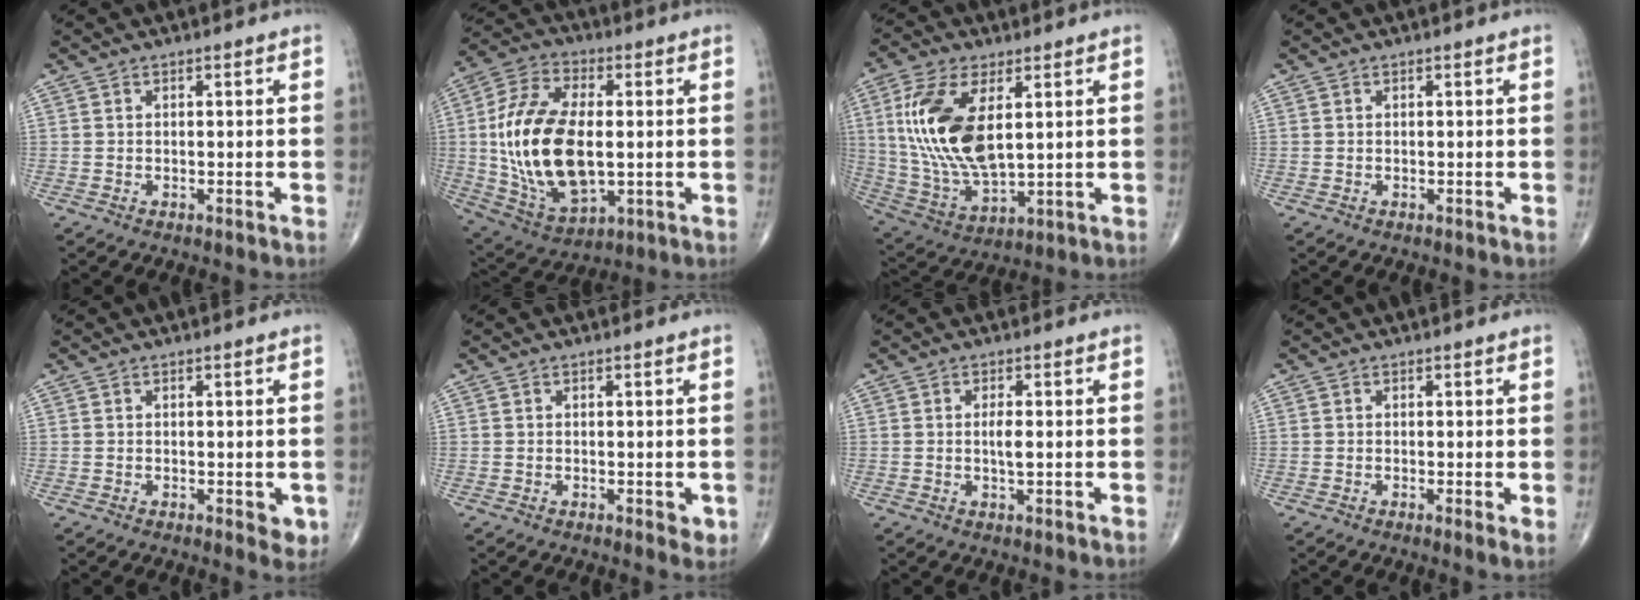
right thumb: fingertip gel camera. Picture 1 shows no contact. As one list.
[{"total": 21.7, "force": [-0.1, 11.6, 18.3], "torque": [-0.363, -0.003, 0.009]}, {"total": 17.8, "force": [4.0, 8.4, 15.2], "torque": [-0.317, -0.019, 0.086]}, {"total": 0.0}, {"total": 2.8, "force": [-0.5, 1.4, 2.4], "torque": [-0.016, -0.005, -0.006]}, {"total": 1.9, "force": [-0.3, 1.0, 1.6], "torque": [-0.012, -0.004, -0.005]}, {"total": 2.5, "force": [0.1, 0.7, 2.4], "torque": [-0.047, -0.003, 0.001]}, {"total": 1.8, "force": [0.0, 0.3, 1.8], "torque": [-0.034, -0.008, -0.006]}]